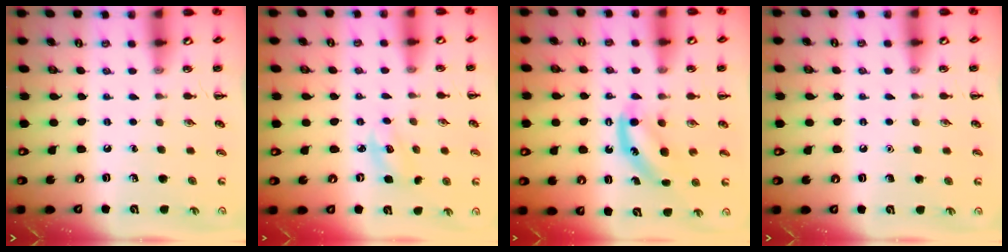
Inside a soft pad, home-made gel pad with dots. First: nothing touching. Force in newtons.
{"total": 4.3, "press": 4.2, "slide": 1.0}
{"total": 5.4, "press": 5.3, "slide": 0.8}
{"total": 1.5, "press": 1.5, "slide": 0.1}